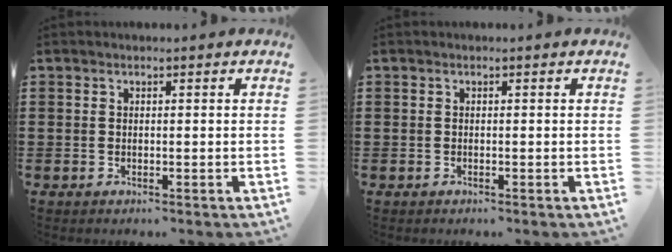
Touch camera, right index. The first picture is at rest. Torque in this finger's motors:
{"motor_torque": [0.63, 0.73, 0.00, -0.01]}